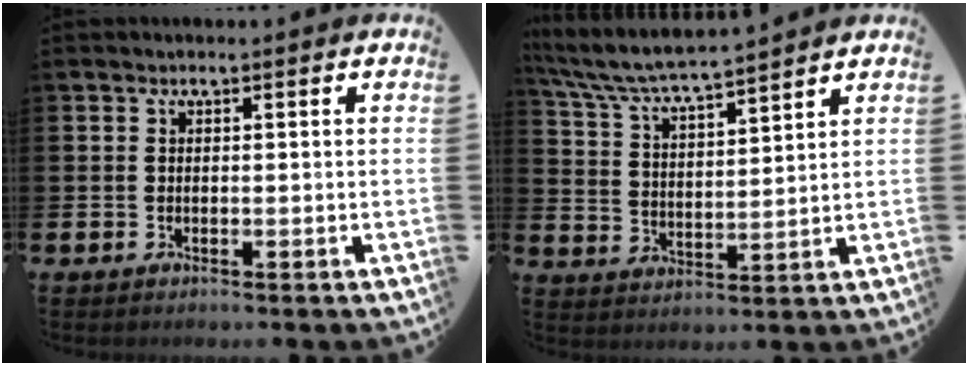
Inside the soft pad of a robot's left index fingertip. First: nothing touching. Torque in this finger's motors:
{"motor_torque": [0.98, -1.16, 0.72, 0.21]}